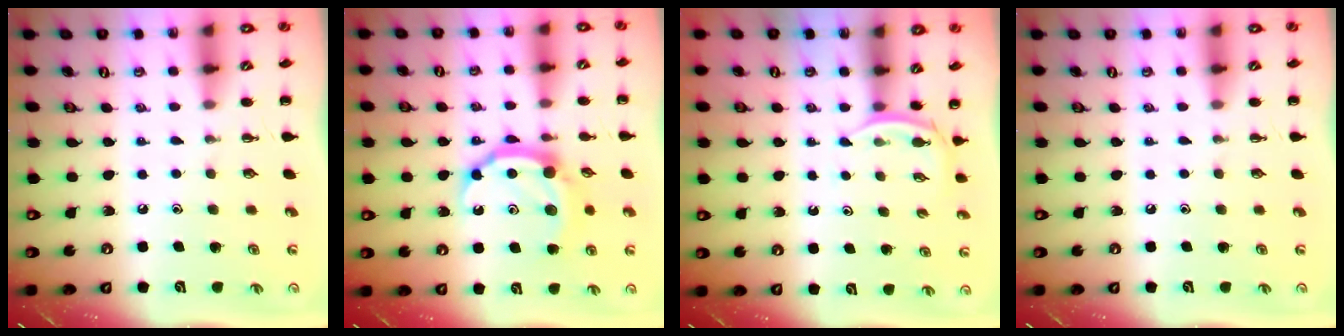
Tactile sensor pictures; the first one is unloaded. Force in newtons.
{"total": 11.6, "press": 11.6, "slide": 0.7}
{"total": 2.6, "press": 2.5, "slide": 0.8}
{"total": 0.0}